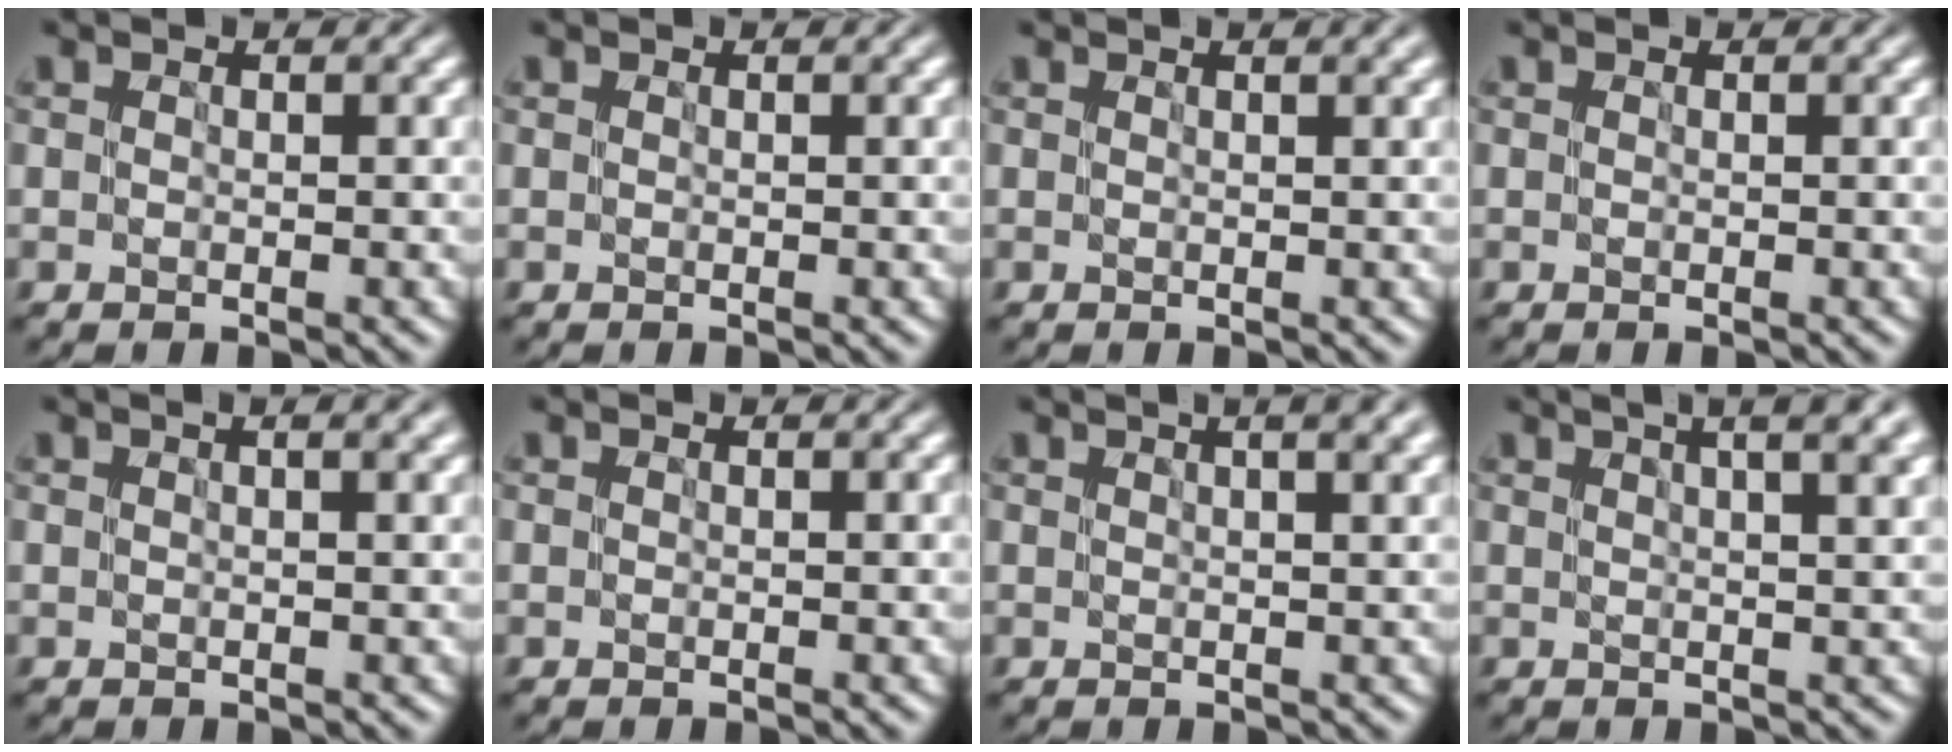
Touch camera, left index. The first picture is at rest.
{"total": 0.0}
{"total": 1.1, "force": [0.6, 0.2, 0.8], "torque": [-0.011, 0.001, 0.009]}
{"total": 0.0}
{"total": 1.7, "force": [0.9, 0.4, 1.4], "torque": [-0.021, 0.001, 0.011]}
{"total": 0.0}
{"total": 3.1, "force": [1.7, 0.8, 2.4], "torque": [-0.026, 0.009, 0.013]}
{"total": 7.2, "force": [3.8, 2.9, 5.4], "torque": [-0.038, 0.039, 0.022]}